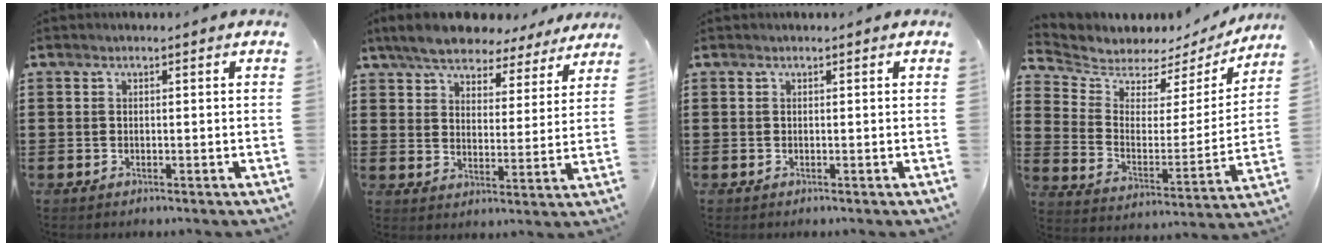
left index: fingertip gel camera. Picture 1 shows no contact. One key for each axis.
{"total": 7.0, "fx": 6.6, "fy": 1.7, "fz": 1.8, "tx": -0.067, "ty": -0.026, "tz": 0.119}
{"total": 0.0}
{"total": 4.6, "fx": 4.1, "fy": 1.8, "fz": 0.4, "tx": -0.042, "ty": -0.036, "tz": 0.065}